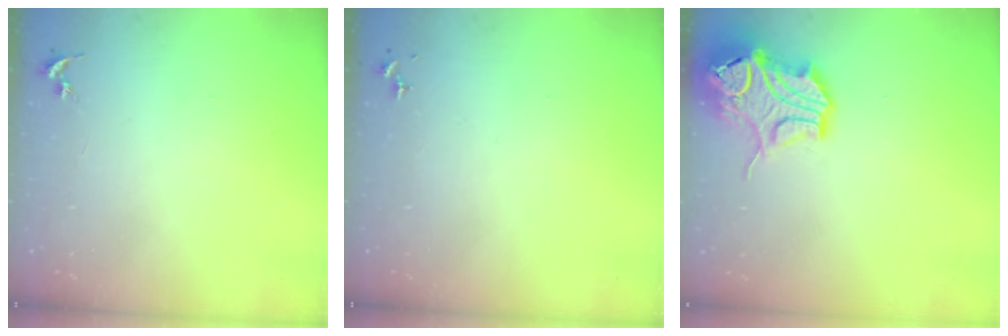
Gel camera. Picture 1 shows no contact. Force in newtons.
{"total": 0.0}
{"total": 15.7, "press": 15.6, "slide": 2.3}